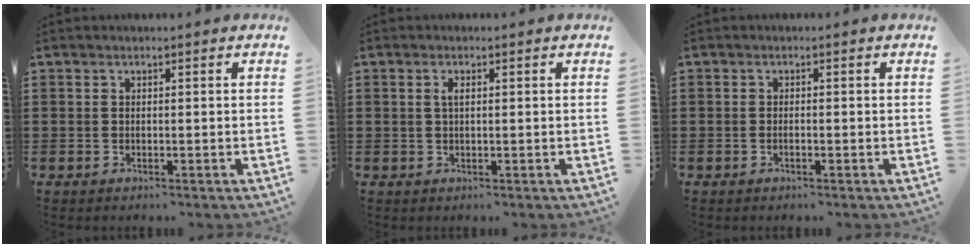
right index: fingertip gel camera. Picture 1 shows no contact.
{"total": 1.4, "force": [0.4, 0.3, 1.3], "torque": [-0.026, 0.002, 0.006]}
{"total": 0.7, "force": [-0.3, 0.2, 0.6], "torque": [-0.012, -0.004, -0.005]}